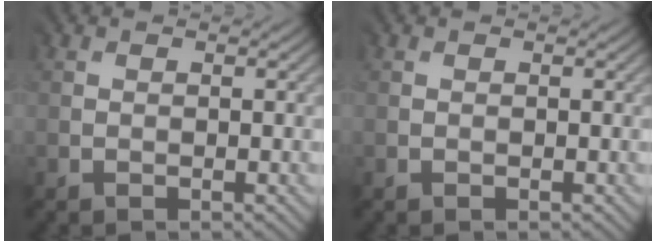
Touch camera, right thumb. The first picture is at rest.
{"total": 0.0}